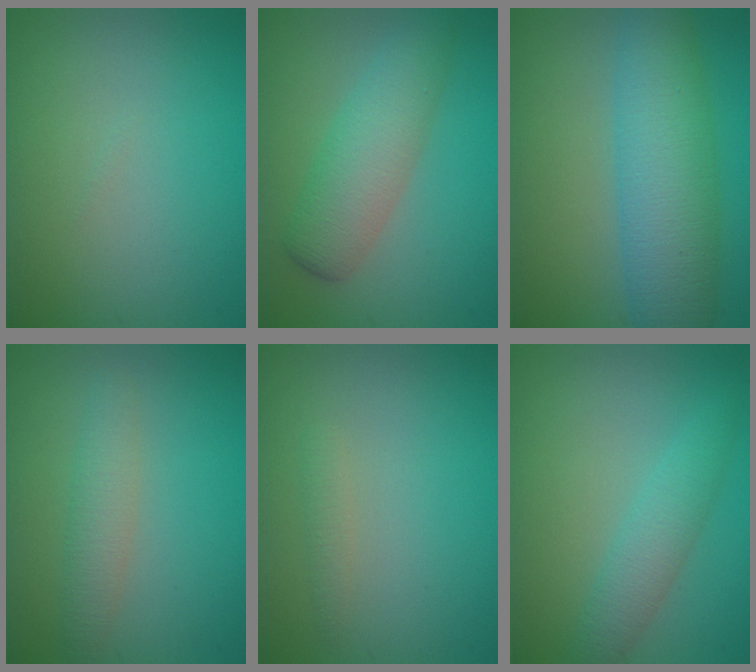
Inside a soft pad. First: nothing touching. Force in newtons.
{"total": 5.0, "press": 5.0, "slide": 0.2}
{"total": 8.1, "press": 8.1, "slide": 0.2}
{"total": 2.5, "press": 2.5, "slide": 0.1}
{"total": 0.9, "press": 0.9, "slide": 0.0}
{"total": 2.9, "press": 2.9, "slide": 0.1}